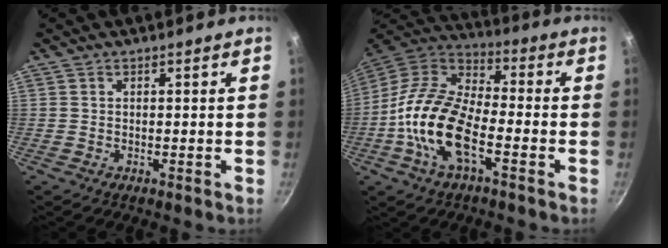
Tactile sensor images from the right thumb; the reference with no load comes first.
{"total": 17.0, "force": [-5.1, 7.8, 14.1], "torque": [-0.259, 0.038, -0.114]}